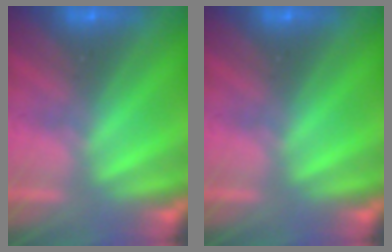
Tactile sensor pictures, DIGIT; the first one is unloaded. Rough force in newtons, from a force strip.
{"total": 0.0}